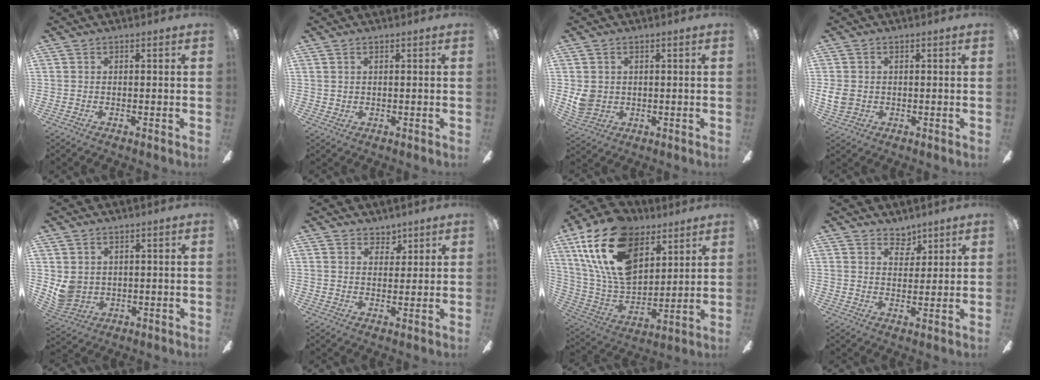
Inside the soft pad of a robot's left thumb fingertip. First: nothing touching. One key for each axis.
{"total": 1.2, "fx": 0.8, "fy": 0.8, "fz": 0.4, "tx": -0.001, "ty": 0.000, "tz": 0.012}
{"total": 5.0, "fx": 0.9, "fy": 4.4, "fz": 2.1, "tx": -0.043, "ty": 0.008, "tz": 0.021}
{"total": 4.7, "fx": 0.1, "fy": 3.8, "fz": 2.7, "tx": -0.068, "ty": 0.002, "tz": 0.001}
{"total": 5.5, "fx": 1.9, "fy": 4.8, "fz": 2.0, "tx": -0.053, "ty": -0.005, "tz": 0.039}
{"total": 4.2, "fx": 3.4, "fy": 2.5, "fz": 0.4, "tx": 0.003, "ty": -0.017, "tz": 0.058}
{"total": 23.5, "fx": 12.7, "fy": 13.5, "fz": 14.5, "tx": -0.311, "ty": -0.060, "tz": 0.227}
{"total": 4.7, "fx": 3.9, "fy": 2.5, "fz": 0.8, "tx": -0.005, "ty": -0.023, "tz": 0.069}